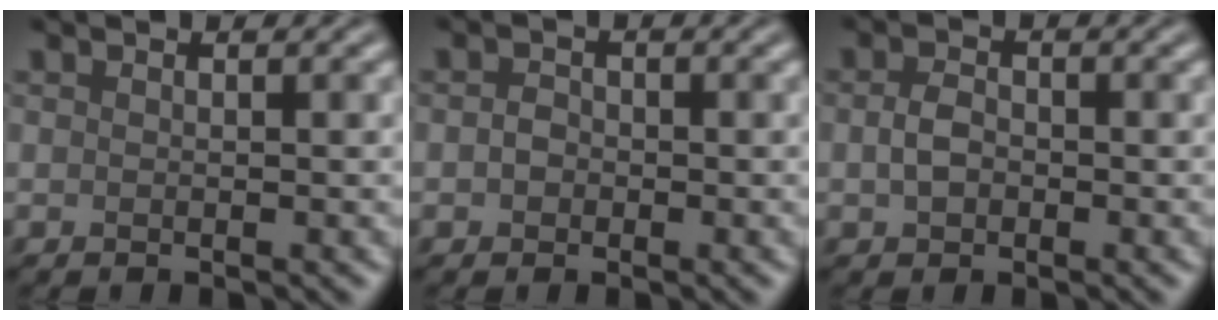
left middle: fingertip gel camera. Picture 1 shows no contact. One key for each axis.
{"total": 1.3, "fx": -0.3, "fy": 1.1, "fz": 0.5, "tx": -0.013, "ty": -0.001, "tz": -0.011}
{"total": 2.0, "fx": -0.3, "fy": 1.5, "fz": 1.3, "tx": -0.034, "ty": 0.001, "tz": -0.008}